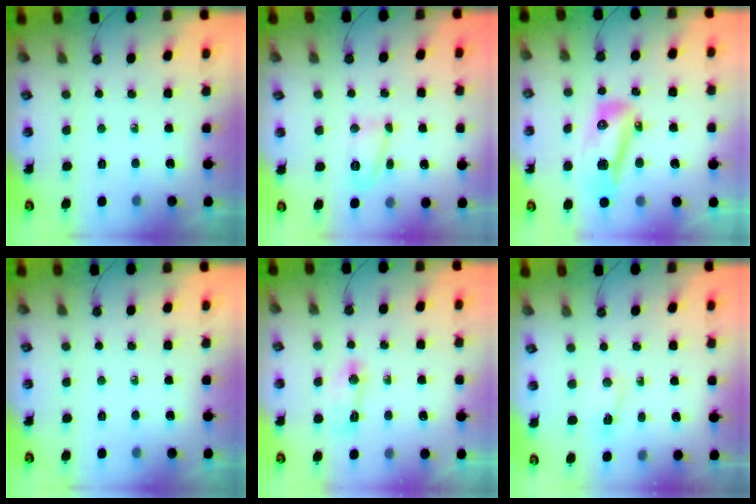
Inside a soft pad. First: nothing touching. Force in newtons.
{"total": 9.2, "press": 9.2, "slide": 1.2}
{"total": 13.5, "press": 13.4, "slide": 1.6}
{"total": 0.0}
{"total": 5.5, "press": 5.4, "slide": 0.7}
{"total": 2.1, "press": 2.0, "slide": 0.5}